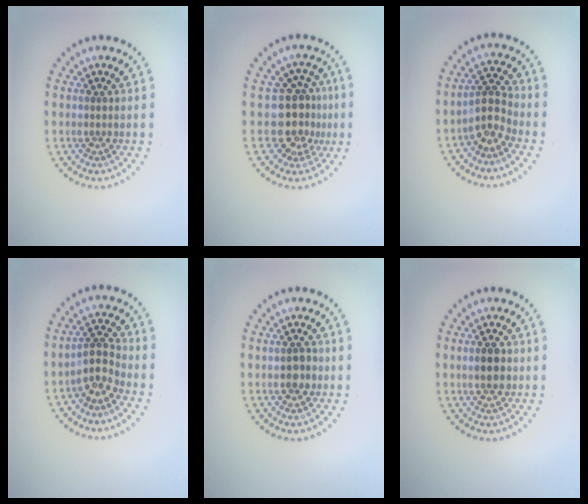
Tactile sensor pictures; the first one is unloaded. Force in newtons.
{"total": 3.8, "press": 3.2, "slide": 2.1}
{"total": 2.6, "press": 2.0, "slide": 1.6}
{"total": 2.6, "press": 2.0, "slide": 1.6}
{"total": 1.8, "press": 1.8, "slide": 0.2}
{"total": 2.7, "press": 2.7, "slide": 0.1}